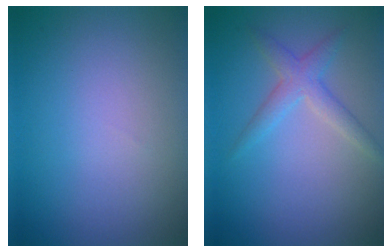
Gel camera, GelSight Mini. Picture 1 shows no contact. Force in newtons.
{"total": 2.4, "press": 2.4, "slide": 0.0}